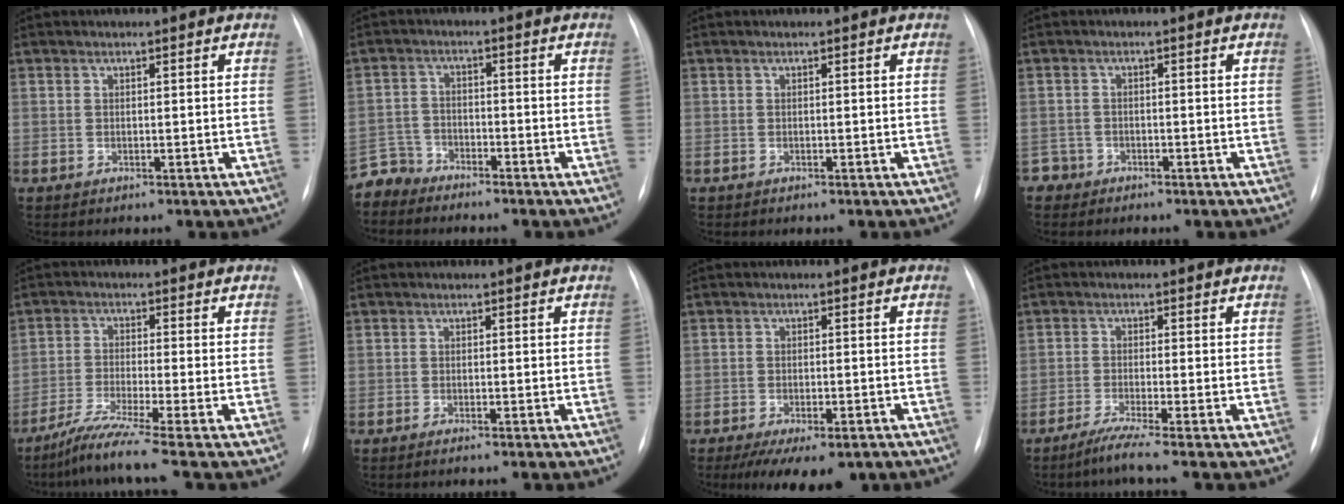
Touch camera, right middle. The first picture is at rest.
{"total": 3.9, "force": [-3.6, 0.9, -1.1], "torque": [0.023, -0.005, -0.071]}
{"total": 0.0}
{"total": 1.8, "force": [-1.2, 1.1, -0.6], "torque": [0.010, 0.006, -0.024]}
{"total": 7.2, "force": [-5.6, -2.1, 4.1], "torque": [-0.075, -0.037, -0.105]}
{"total": 0.7, "force": [-0.5, -0.2, 0.4], "torque": [-0.006, -0.001, -0.008]}
{"total": 9.5, "force": [-6.6, 3.4, 5.9], "torque": [-0.082, -0.012, -0.094]}
{"total": 3.6, "force": [-2.6, -1.2, 2.2], "torque": [-0.051, -0.016, -0.056]}